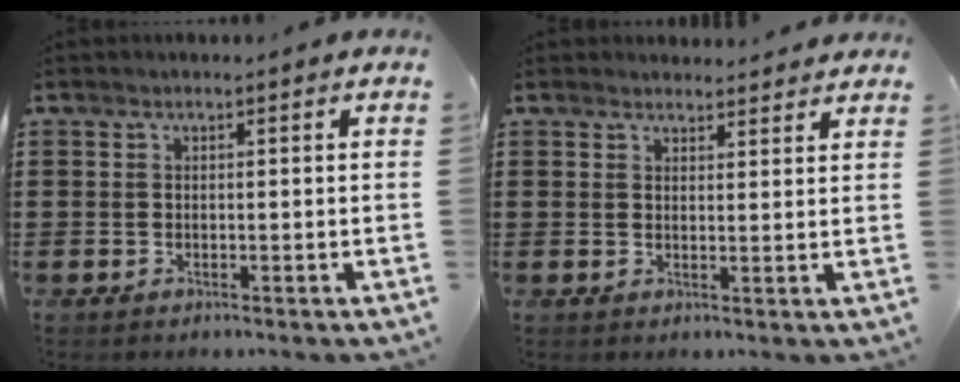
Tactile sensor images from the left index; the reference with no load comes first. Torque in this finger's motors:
{"motor_torque": [1.52, -0.61, 0.13, 0.02]}